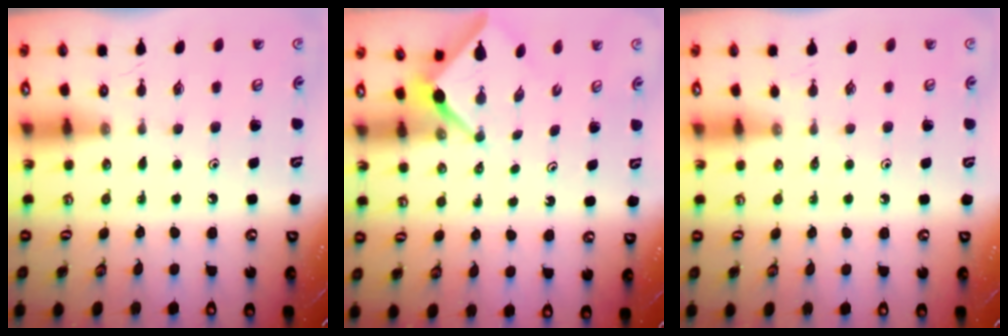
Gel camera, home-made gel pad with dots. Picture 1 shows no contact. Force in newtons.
{"total": 2.4, "press": 2.4, "slide": 0.3}
{"total": 0.6, "press": 0.6, "slide": 0.2}